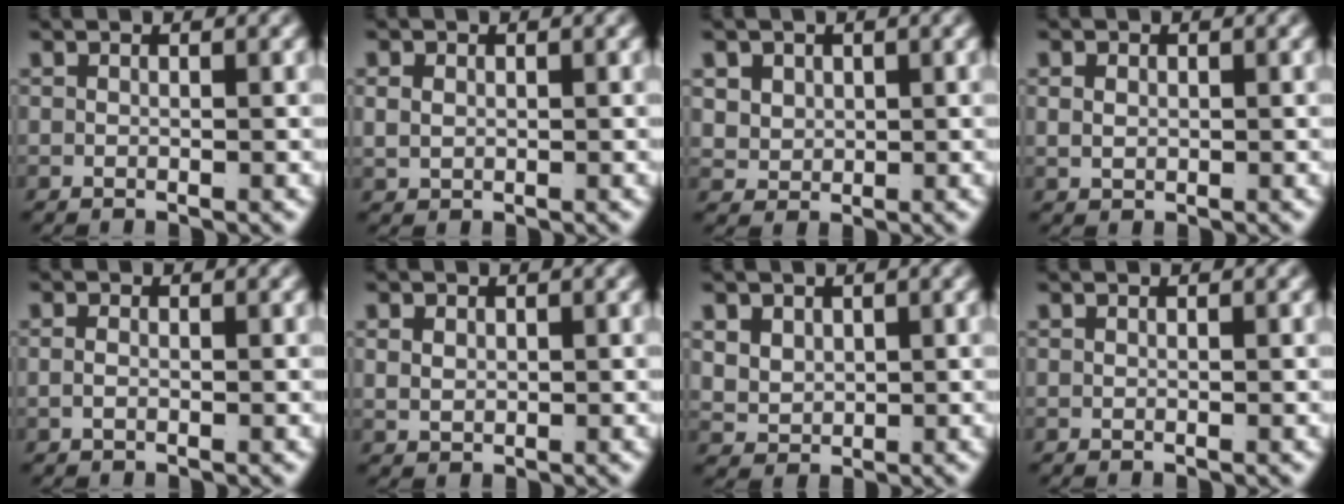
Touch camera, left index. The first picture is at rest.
{"total": 1.5, "force": [0.5, 1.2, 0.8], "torque": [-0.022, -0.008, 0.020]}
{"total": 3.0, "force": [1.0, 2.6, 1.2], "torque": [-0.039, -0.018, 0.034]}
{"total": 1.0, "force": [0.3, 0.7, 0.7], "torque": [-0.015, -0.009, 0.018]}
{"total": 0.8, "force": [-0.3, 0.2, 0.7], "torque": [-0.019, -0.008, -0.001]}
{"total": 1.3, "force": [0.5, 0.9, 0.8], "torque": [-0.018, -0.010, 0.023]}
{"total": 3.3, "force": [0.9, 2.8, 1.4], "torque": [-0.047, -0.022, 0.035]}
{"total": 0.0}